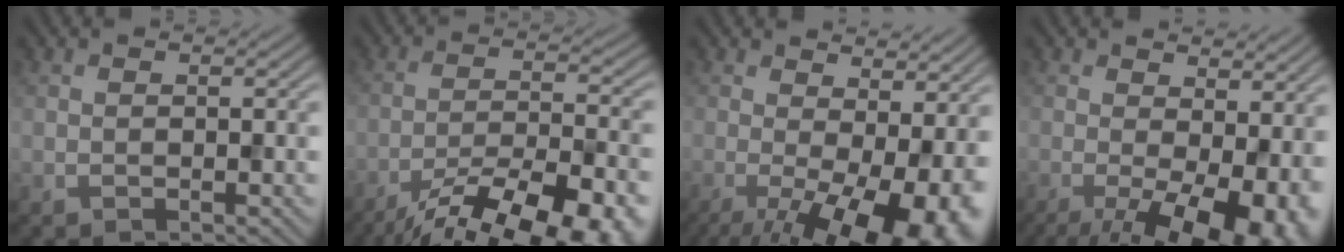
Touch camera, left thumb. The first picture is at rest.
{"total": 17.4, "force": [-13.0, 5.0, 10.5], "torque": [-0.156, -0.030, -0.187]}
{"total": 15.5, "force": [-3.6, 6.5, 13.6], "torque": [-0.191, -0.025, -0.030]}
{"total": 14.5, "force": [-4.1, 6.5, 12.3], "torque": [-0.180, -0.024, -0.037]}